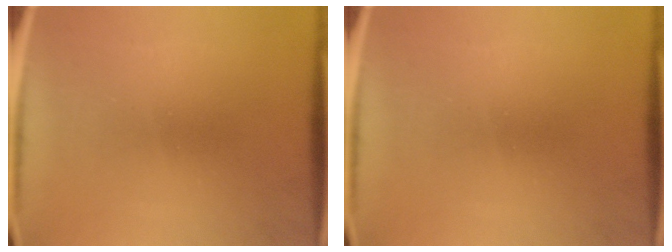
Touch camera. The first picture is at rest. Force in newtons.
{"total": 0.0}